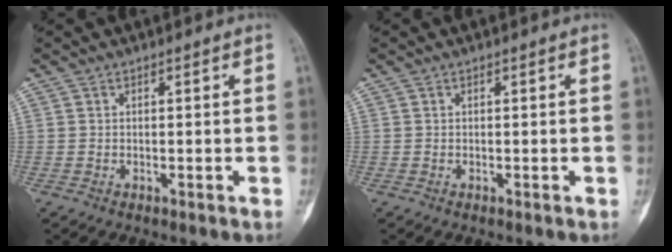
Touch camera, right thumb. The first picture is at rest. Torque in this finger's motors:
{"motor_torque": [0.09, -0.08, 0.12, 0.11, 0.02]}